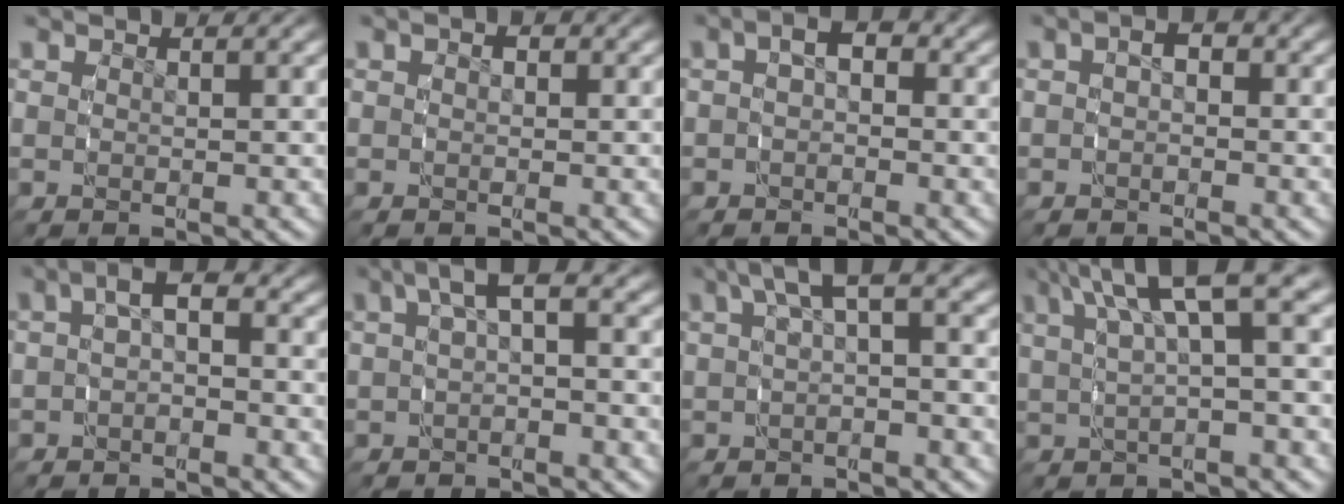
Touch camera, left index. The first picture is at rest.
{"total": 1.2, "force": [-0.3, 1.0, 0.5], "torque": [-0.012, -0.008, -0.005]}
{"total": 3.5, "force": [0.2, 2.7, 2.3], "torque": [-0.036, 0.005, -0.007]}
{"total": 2.4, "force": [-0.3, 1.9, 1.4], "torque": [-0.024, 0.000, -0.011]}
{"total": 3.5, "force": [0.2, 2.3, 2.6], "torque": [-0.041, 0.009, -0.007]}
{"total": 4.2, "force": [1.3, 1.9, 3.5], "torque": [-0.059, 0.017, 0.014]}
{"total": 4.4, "force": [1.6, 1.7, 3.7], "torque": [-0.059, 0.020, 0.019]}
{"total": 7.2, "force": [2.9, 2.7, 6.0], "torque": [-0.082, 0.032, 0.033]}